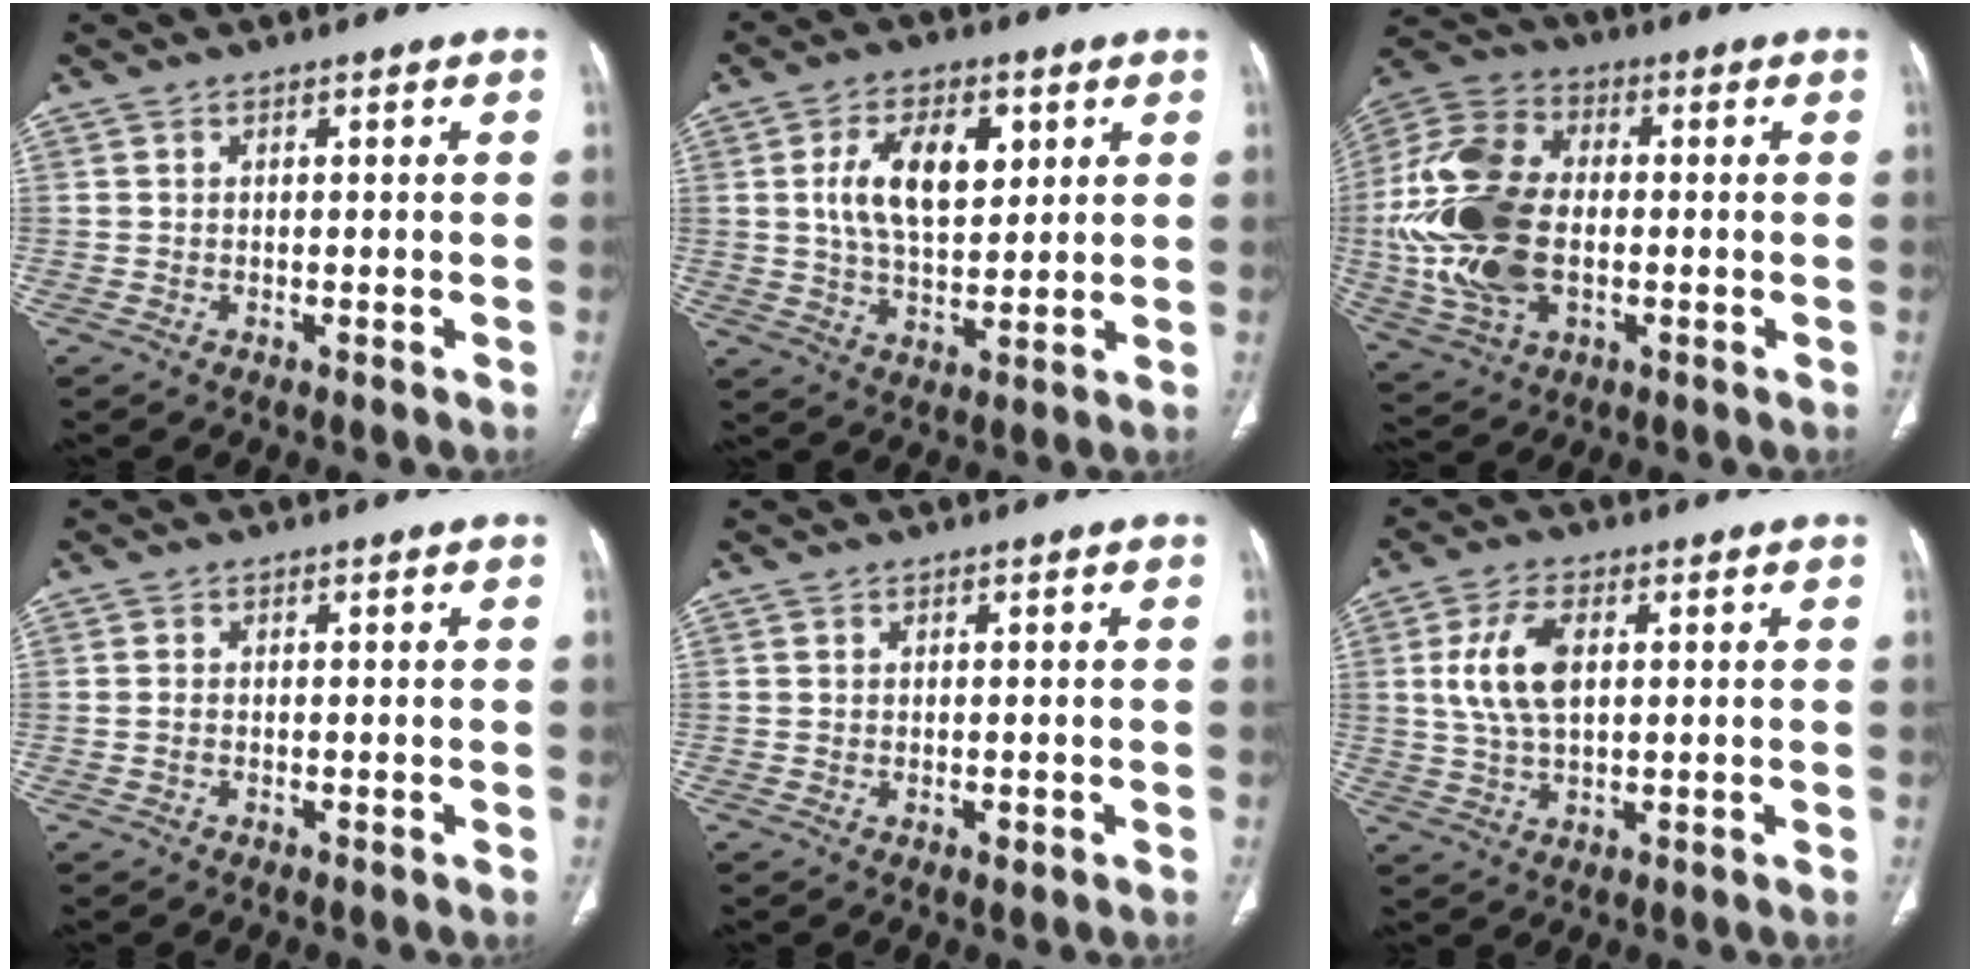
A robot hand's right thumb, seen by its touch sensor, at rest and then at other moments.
{"total": 12.2, "force": [3.3, 6.7, 9.7], "torque": [-0.150, -0.008, 0.063]}
{"total": 20.6, "force": [-1.3, 13.0, 15.9], "torque": [-0.336, 0.008, -0.017]}
{"total": 1.0, "force": [-0.2, 0.6, 0.8], "torque": [-0.020, 0.000, -0.001]}
{"total": 0.7, "force": [0.0, 0.4, 0.6], "torque": [-0.007, -0.003, 0.002]}
{"total": 8.9, "force": [1.7, 4.7, 7.4], "torque": [-0.154, 0.002, 0.037]}